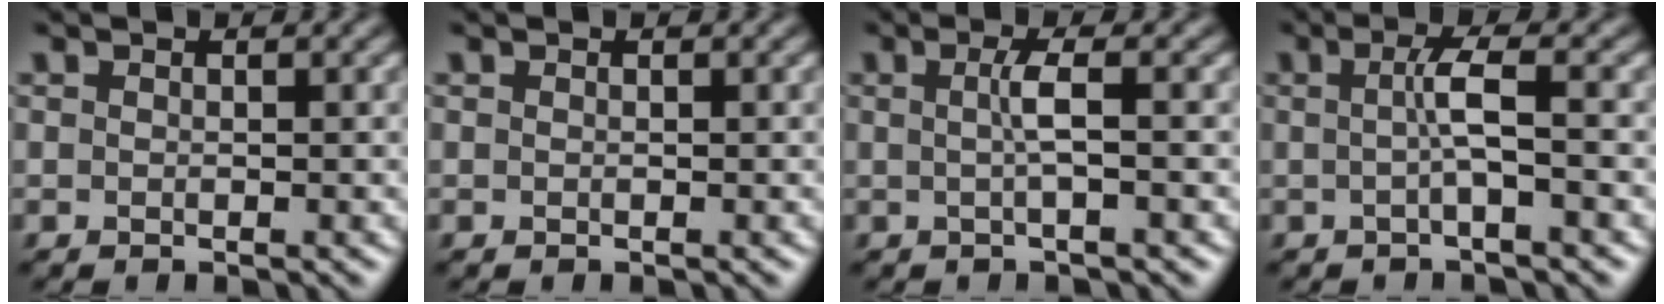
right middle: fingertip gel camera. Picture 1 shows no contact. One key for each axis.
{"total": 0.0}
{"total": 2.0, "fx": 0.0, "fy": 0.2, "fz": 2.0, "tx": -0.042, "ty": 0.002, "tz": 0.000}
{"total": 2.5, "fx": -0.1, "fy": 0.2, "fz": 2.5, "tx": -0.052, "ty": 0.002, "tz": -0.004}